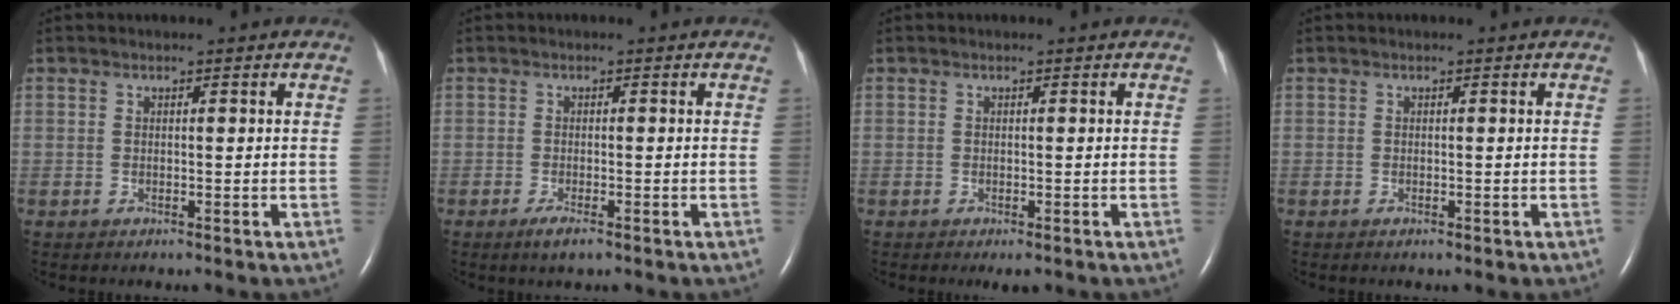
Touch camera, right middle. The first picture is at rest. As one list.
[{"total": 1.5, "force": [-1.0, 0.3, 1.2], "torque": [-0.030, -0.005, -0.016]}, {"total": 1.4, "force": [-0.9, 0.4, 0.9], "torque": [-0.012, -0.004, -0.008]}, {"total": 0.5, "force": [-0.3, 0.2, 0.4], "torque": [-0.010, -0.001, -0.002]}]